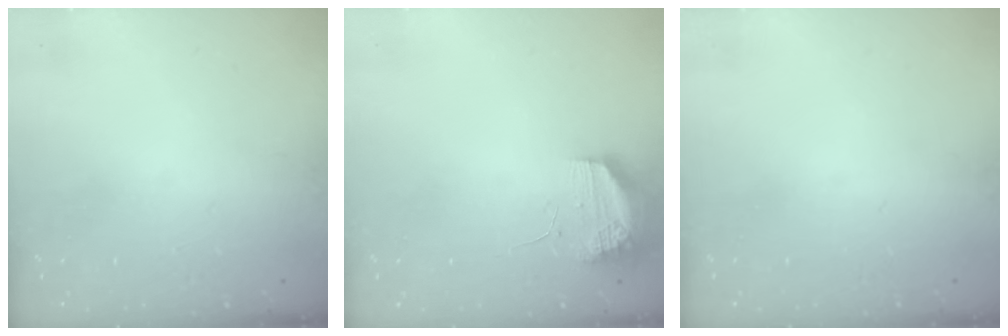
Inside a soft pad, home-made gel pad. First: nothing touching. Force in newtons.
{"total": 9.7, "press": 9.6, "slide": 1.5}
{"total": 0.0}